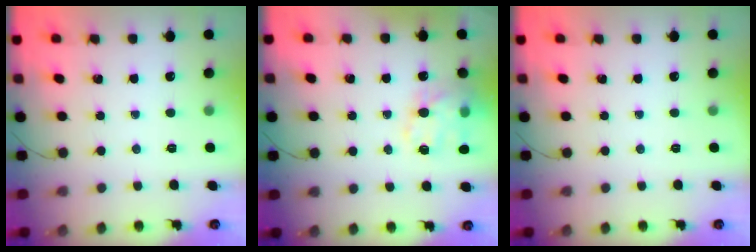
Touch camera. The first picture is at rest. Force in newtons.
{"total": 16.1, "press": 15.9, "slide": 2.5}
{"total": 0.0}